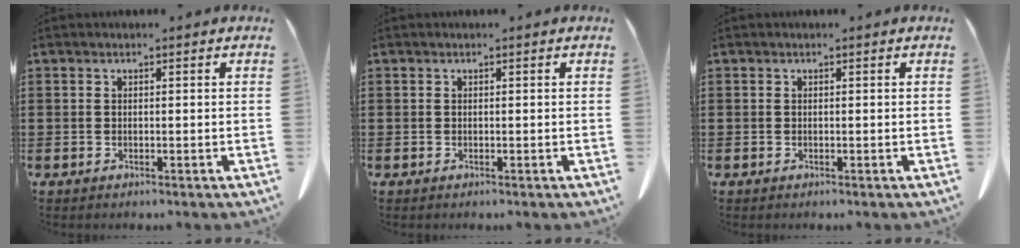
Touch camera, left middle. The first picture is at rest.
{"total": 0.0}
{"total": 0.0}